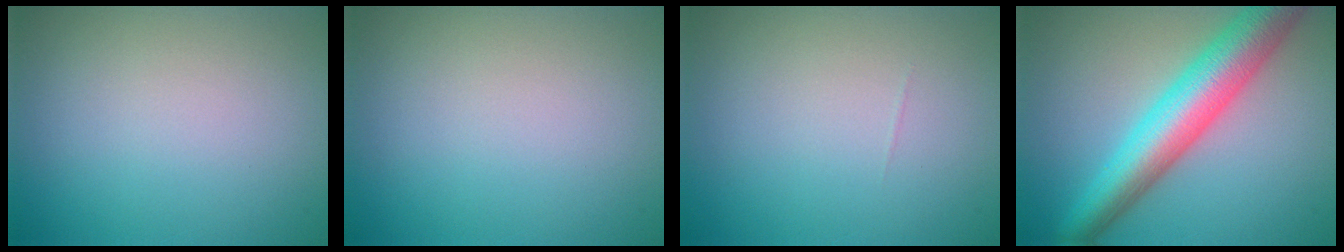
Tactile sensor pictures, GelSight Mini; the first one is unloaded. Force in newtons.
{"total": 0.0}
{"total": 0.0}
{"total": 7.9, "press": 7.9, "slide": 0.2}